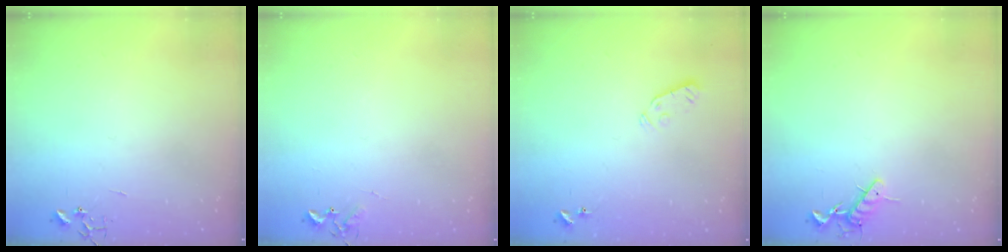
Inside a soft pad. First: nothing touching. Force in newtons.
{"total": 4.5, "press": 4.5, "slide": 0.5}
{"total": 3.8, "press": 3.7, "slide": 0.8}
{"total": 8.0, "press": 7.9, "slide": 1.4}